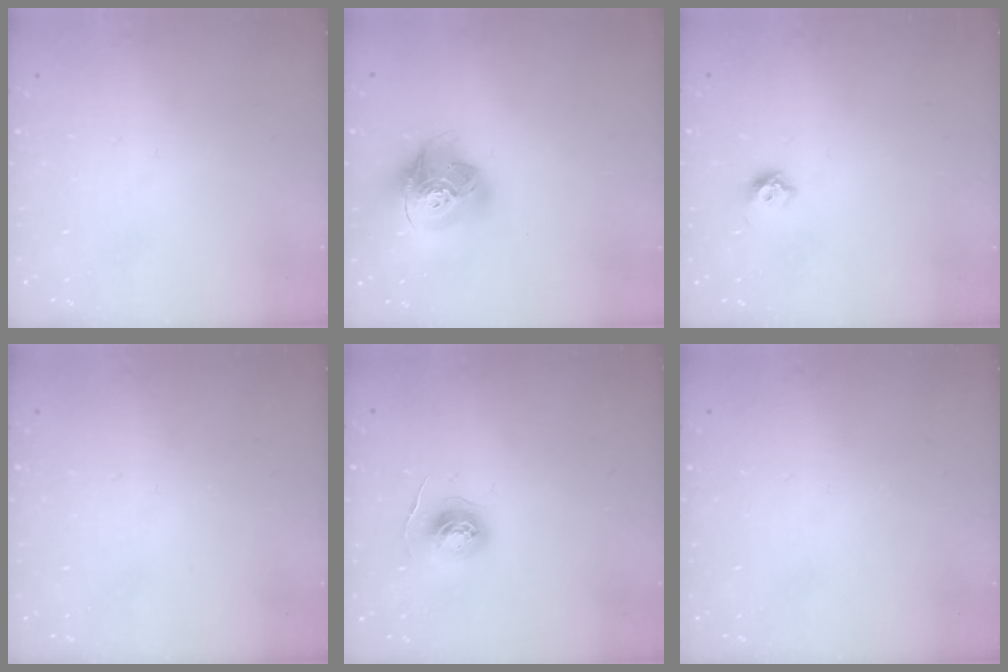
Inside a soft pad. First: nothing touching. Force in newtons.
{"total": 17.1, "press": 17.0, "slide": 2.2}
{"total": 6.0, "press": 5.9, "slide": 0.9}
{"total": 0.0}
{"total": 5.7, "press": 5.7, "slide": 0.5}
{"total": 0.0}